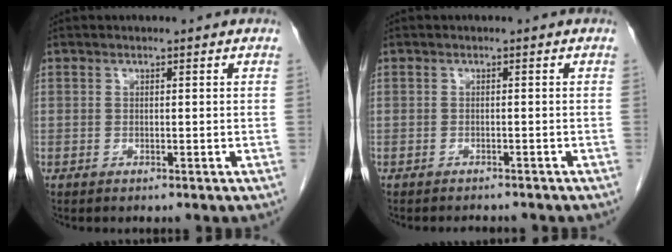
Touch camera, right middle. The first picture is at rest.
{"total": 2.9, "force": [-2.7, 0.6, 0.6], "torque": [-0.008, -0.005, -0.033]}